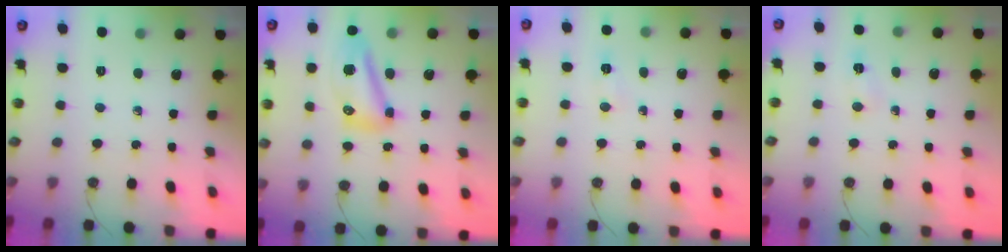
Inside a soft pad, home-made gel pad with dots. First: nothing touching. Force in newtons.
{"total": 14.1, "press": 14.0, "slide": 1.1}
{"total": 3.2, "press": 3.2, "slide": 0.4}
{"total": 2.5, "press": 2.5, "slide": 0.3}